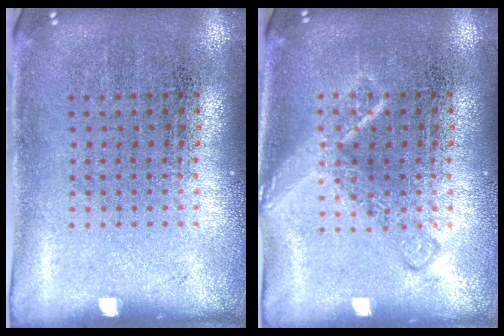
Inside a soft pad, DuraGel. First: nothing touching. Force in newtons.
{"total": 2.3, "press": 2.3, "slide": 0.3}